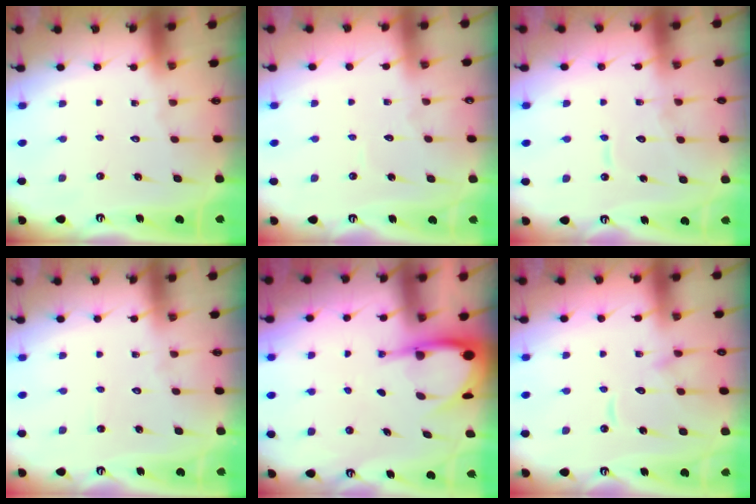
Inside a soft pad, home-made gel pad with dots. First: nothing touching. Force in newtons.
{"total": 2.5, "press": 2.4, "slide": 0.3}
{"total": 7.0, "press": 6.9, "slide": 0.6}
{"total": 3.3, "press": 3.3, "slide": 0.3}
{"total": 6.6, "press": 6.6, "slide": 0.8}
{"total": 10.7, "press": 10.6, "slide": 1.1}